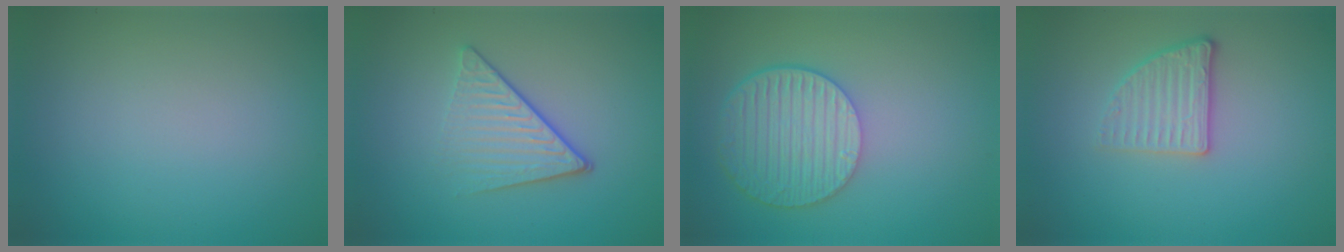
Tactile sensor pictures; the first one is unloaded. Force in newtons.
{"total": 4.1, "press": 2.9, "slide": 2.9}
{"total": 6.1, "press": 4.8, "slide": 3.8}
{"total": 2.6, "press": 2.3, "slide": 1.2}